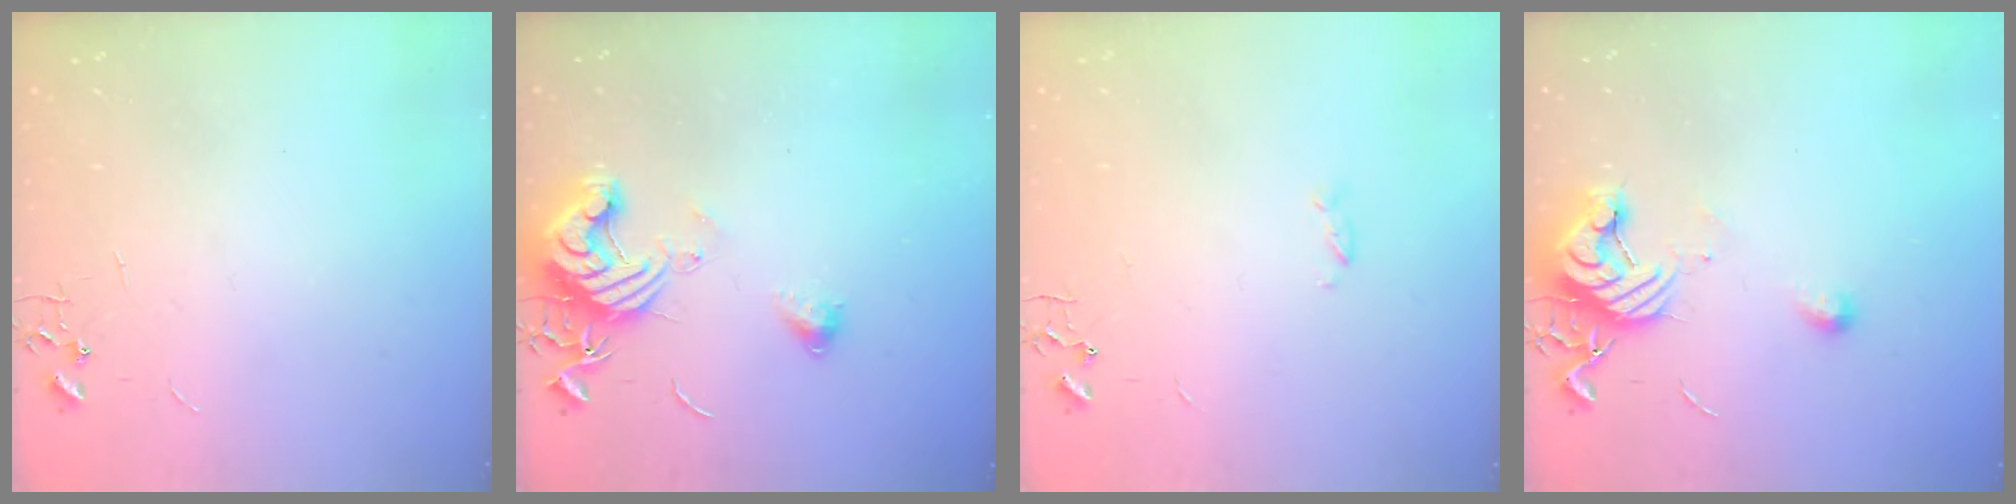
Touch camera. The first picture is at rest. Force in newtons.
{"total": 13.9, "press": 13.8, "slide": 1.8}
{"total": 2.3, "press": 2.2, "slide": 0.4}
{"total": 11.6, "press": 11.6, "slide": 0.7}